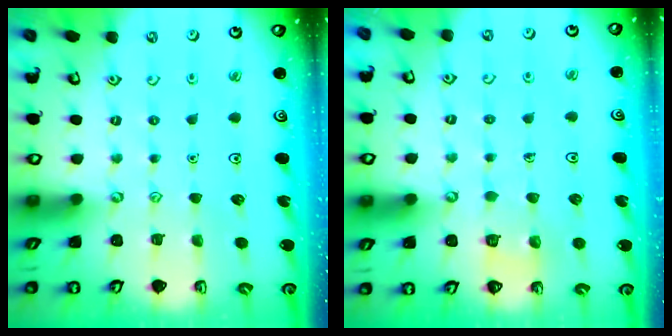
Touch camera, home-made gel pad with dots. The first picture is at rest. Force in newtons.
{"total": 2.5, "press": 2.5, "slide": 0.1}